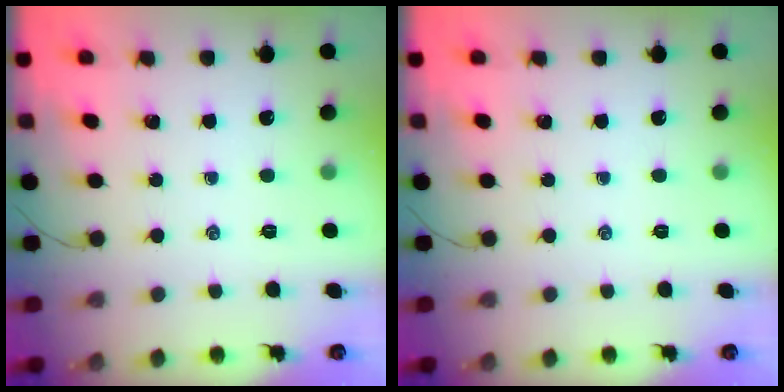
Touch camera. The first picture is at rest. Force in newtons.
{"total": 0.0}